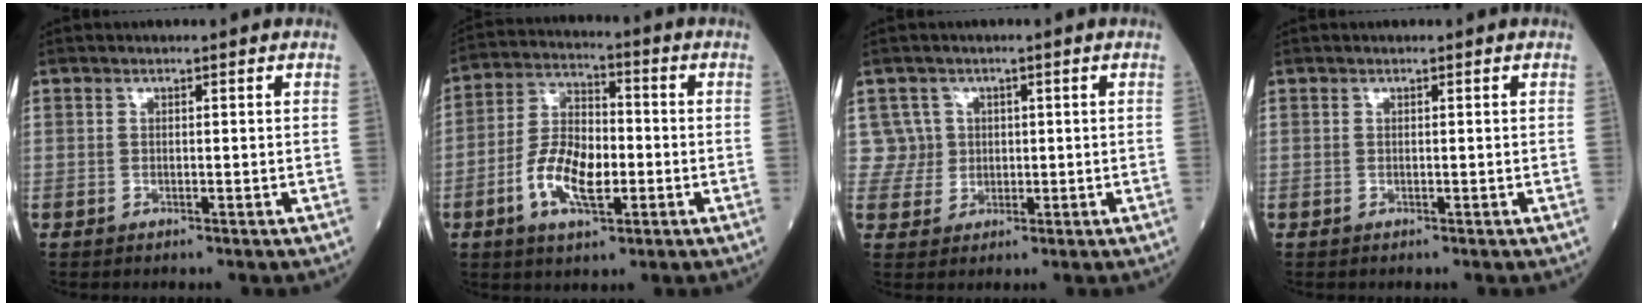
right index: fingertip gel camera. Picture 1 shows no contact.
{"total": 10.4, "force": [-3.0, 4.6, 8.8], "torque": [-0.179, 0.009, -0.057]}
{"total": 4.0, "force": [1.0, 3.8, -0.4], "torque": [0.022, 0.010, 0.020]}
{"total": 0.0}